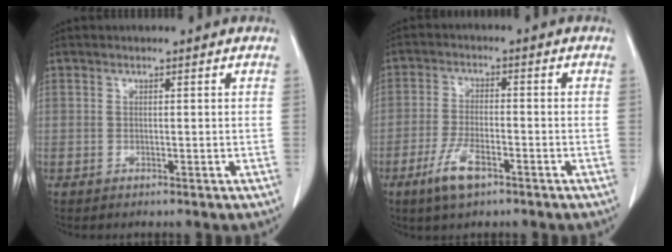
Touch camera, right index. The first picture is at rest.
{"total": 6.1, "force": [-3.7, 1.7, 4.6], "torque": [-0.097, -0.007, -0.066]}